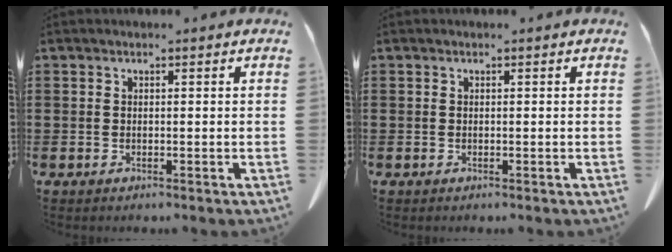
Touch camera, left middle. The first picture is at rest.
{"total": 0.0}